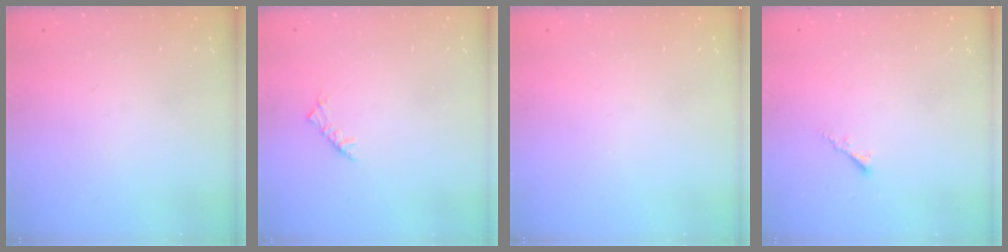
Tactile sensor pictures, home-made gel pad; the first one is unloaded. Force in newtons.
{"total": 2.5, "press": 2.4, "slide": 0.7}
{"total": 0.0}
{"total": 1.7, "press": 1.6, "slide": 0.5}